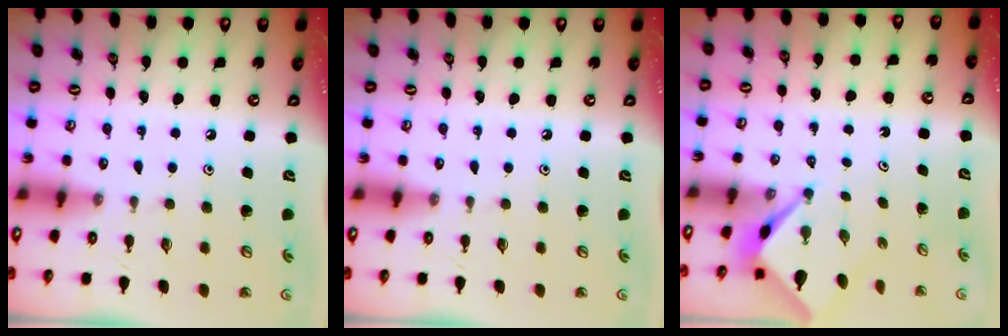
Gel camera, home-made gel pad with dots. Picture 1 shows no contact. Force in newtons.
{"total": 0.0}
{"total": 2.6, "press": 2.6, "slide": 0.2}